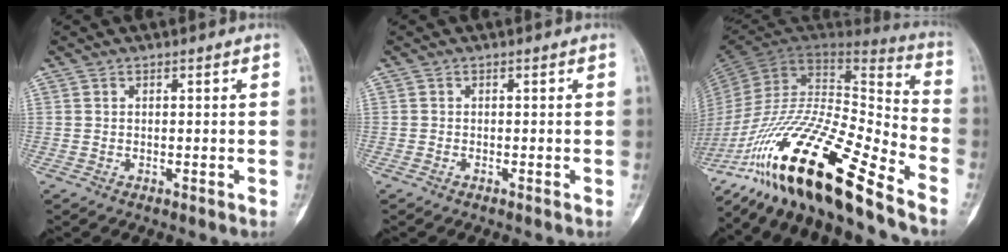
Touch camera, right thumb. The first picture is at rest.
{"total": 0.0}
{"total": 27.8, "force": [-19.6, 4.7, 19.1], "torque": [-0.374, 0.045, -0.353]}